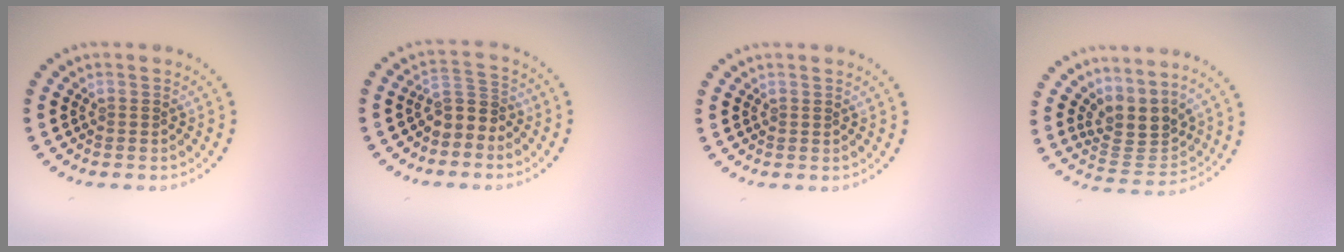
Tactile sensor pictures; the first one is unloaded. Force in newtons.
{"total": 2.4, "press": 2.0, "slide": 1.4}
{"total": 0.0}
{"total": 3.6, "press": 2.7, "slide": 2.4}